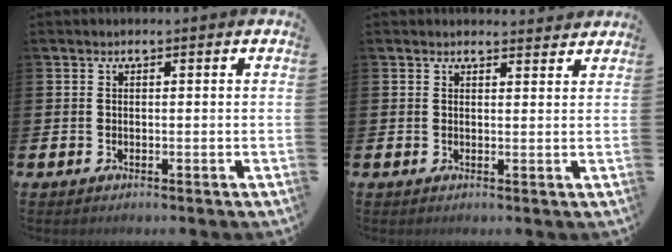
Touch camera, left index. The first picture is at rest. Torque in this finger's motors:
{"motor_torque": [0.87, -1.27, 0.05, -0.01]}